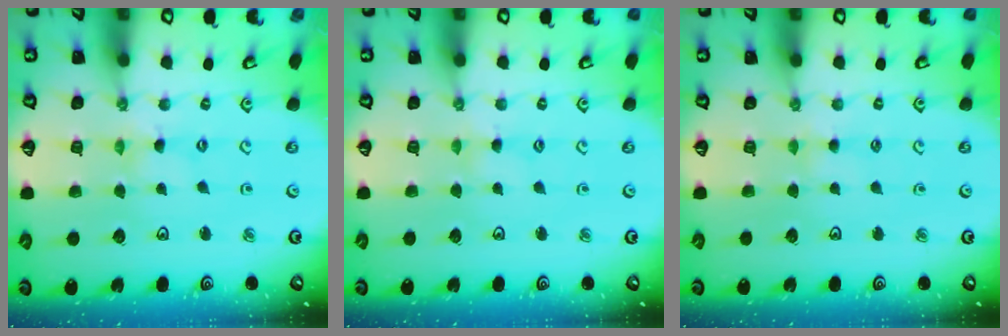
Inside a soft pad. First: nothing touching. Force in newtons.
{"total": 1.8, "press": 1.8, "slide": 0.2}
{"total": 2.8, "press": 2.8, "slide": 0.3}